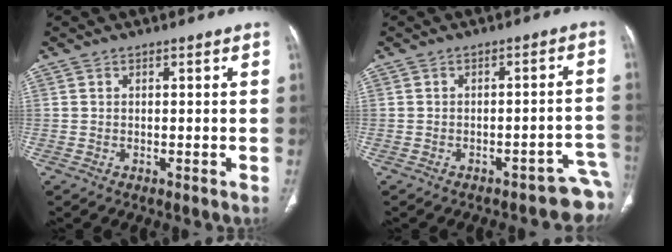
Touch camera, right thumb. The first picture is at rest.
{"total": 8.7, "force": [-5.6, 3.5, 5.6], "torque": [-0.039, 0.050, -0.069]}